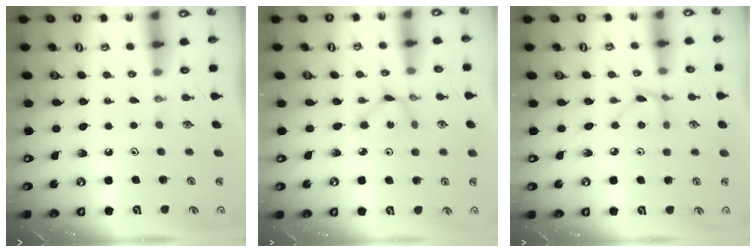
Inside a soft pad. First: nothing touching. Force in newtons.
{"total": 2.0, "press": 2.0, "slide": 0.1}
{"total": 3.6, "press": 3.5, "slide": 0.4}